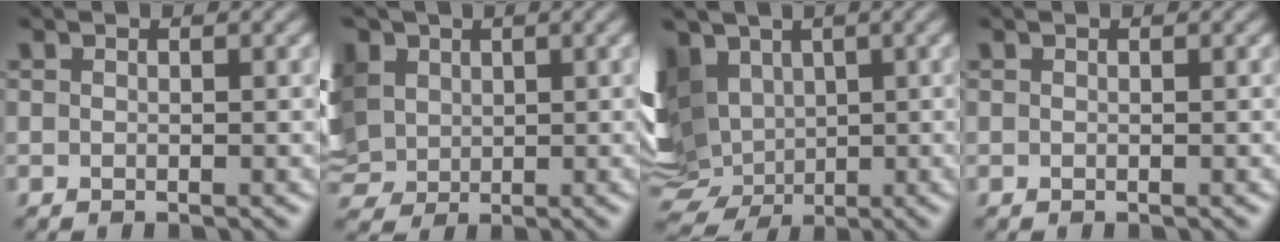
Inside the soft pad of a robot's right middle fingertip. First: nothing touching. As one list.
[{"total": 10.4, "force": [3.4, 7.4, 6.4], "torque": [-0.176, 0.034, 0.054]}, {"total": 9.4, "force": [1.1, 6.9, 6.2], "torque": [-0.139, 0.002, 0.014]}, {"total": 0.0}]